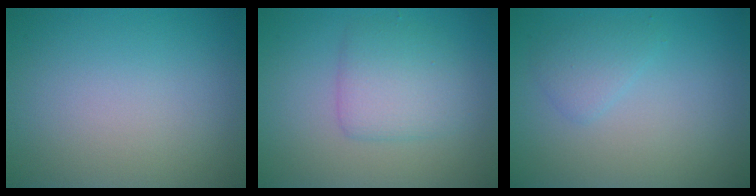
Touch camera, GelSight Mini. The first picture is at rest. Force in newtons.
{"total": 3.4, "press": 3.4, "slide": 0.1}
{"total": 1.6, "press": 1.6, "slide": 0.0}